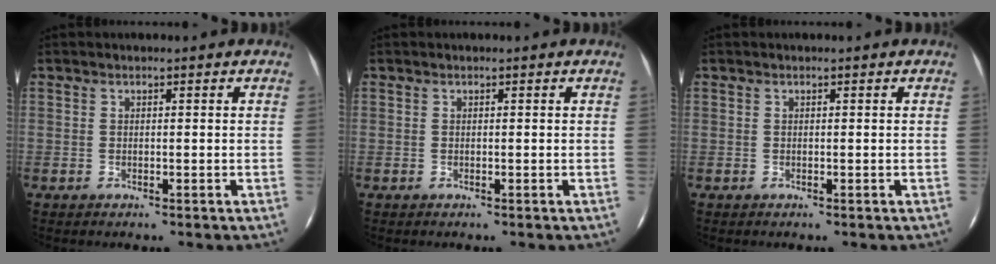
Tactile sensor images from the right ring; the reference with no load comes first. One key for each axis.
{"total": 0.0}
{"total": 0.0}